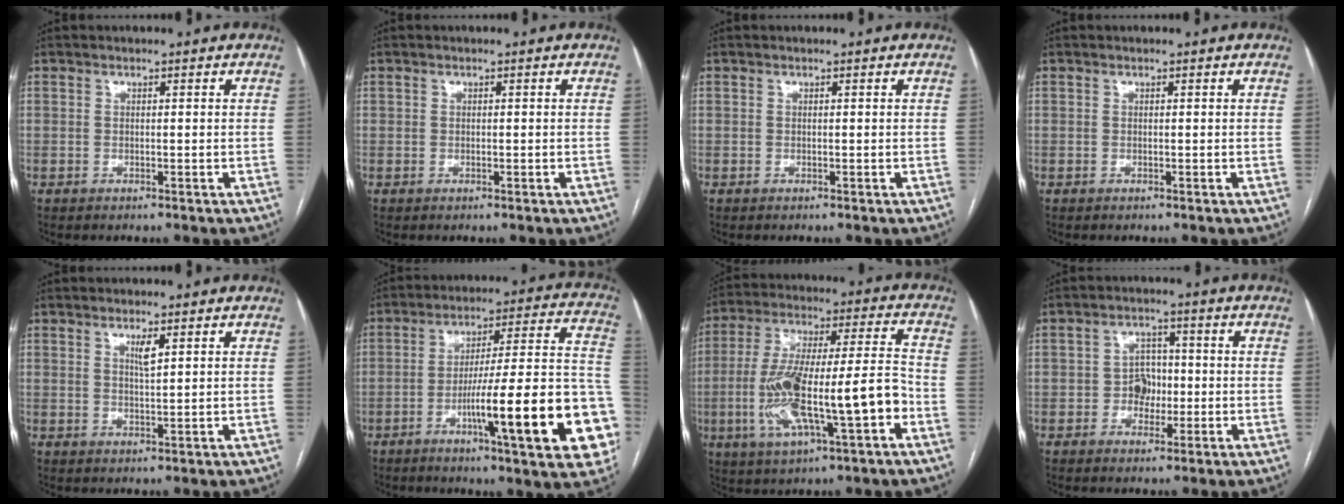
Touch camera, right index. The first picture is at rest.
{"total": 0.0}
{"total": 0.0}
{"total": 0.0}
{"total": 2.1, "force": [1.1, 0.1, 1.8], "torque": [-0.035, -0.005, 0.021]}
{"total": 22.6, "force": [-7.8, 1.5, 21.1], "torque": [-0.225, 0.012, -0.109]}
{"total": 17.8, "force": [-5.3, 2.6, 16.8], "torque": [-0.324, 0.010, -0.082]}
{"total": 3.6, "force": [-0.6, 3.0, 1.9], "torque": [-0.025, 0.011, -0.010]}